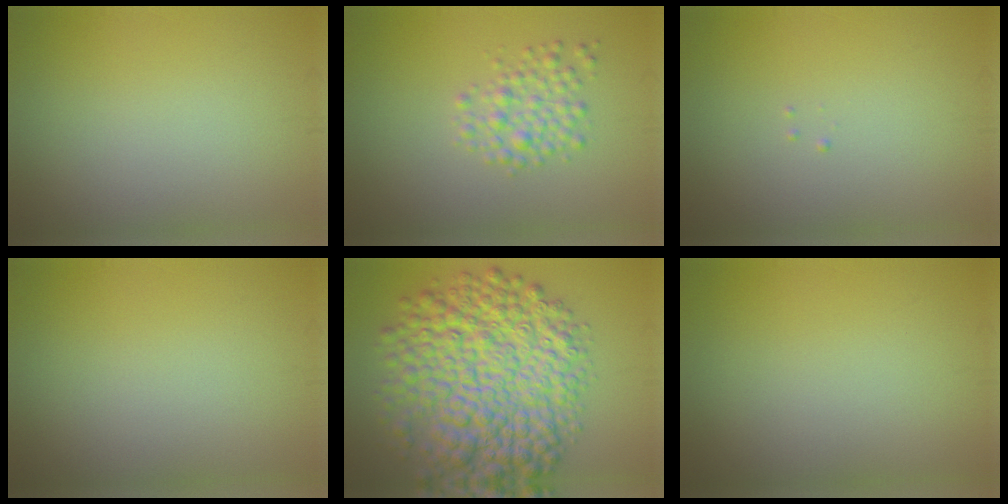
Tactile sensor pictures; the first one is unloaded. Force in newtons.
{"total": 2.6, "press": 2.6, "slide": 0.1}
{"total": 0.0}
{"total": 0.0}
{"total": 12.0, "press": 12.0, "slide": 0.2}
{"total": 0.0}